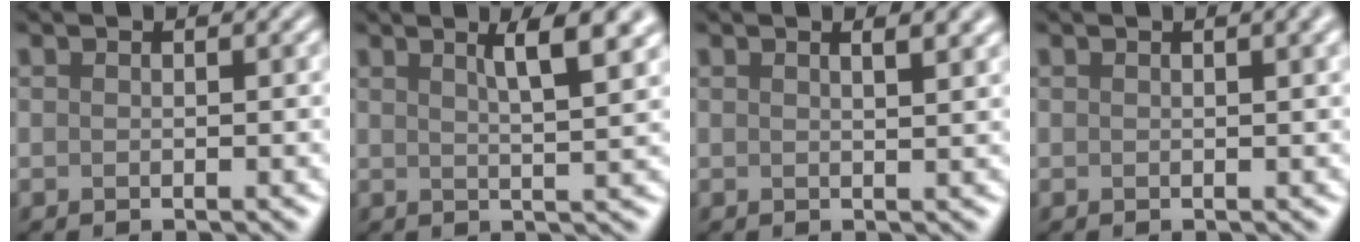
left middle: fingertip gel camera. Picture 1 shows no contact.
{"total": 5.1, "force": [2.5, 1.3, 4.2], "torque": [-0.039, 0.010, 0.026]}
{"total": 3.9, "force": [2.1, 1.7, 2.8], "torque": [-0.007, 0.014, -0.002]}
{"total": 3.0, "force": [1.3, 1.2, 2.4], "torque": [-0.015, 0.002, 0.002]}